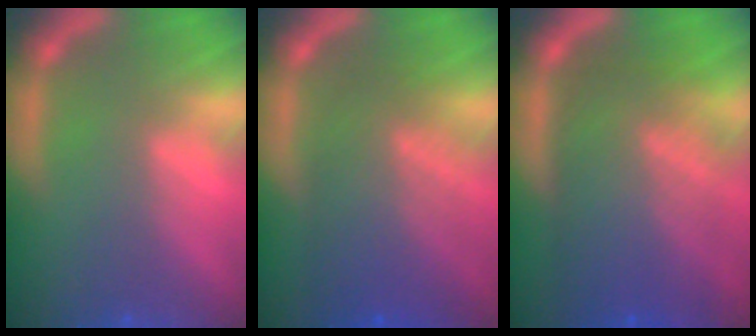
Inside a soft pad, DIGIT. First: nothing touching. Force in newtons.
{"total": 7.5}
{"total": 10.1}